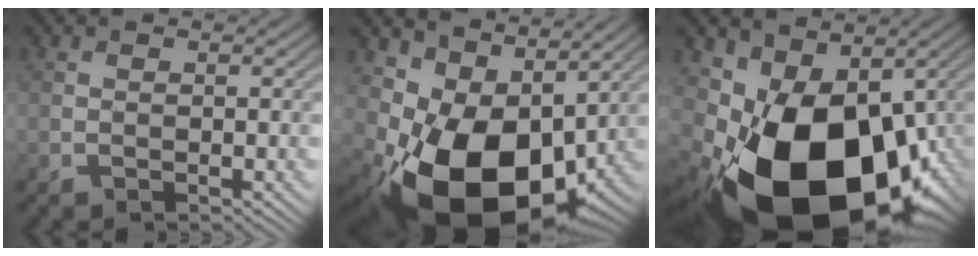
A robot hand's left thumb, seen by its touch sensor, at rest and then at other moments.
{"total": 13.7, "force": [-0.6, 9.2, 10.2], "torque": [-0.177, -0.040, 0.001]}
{"total": 18.2, "force": [-4.6, 11.6, 13.3], "torque": [-0.252, -0.049, -0.052]}